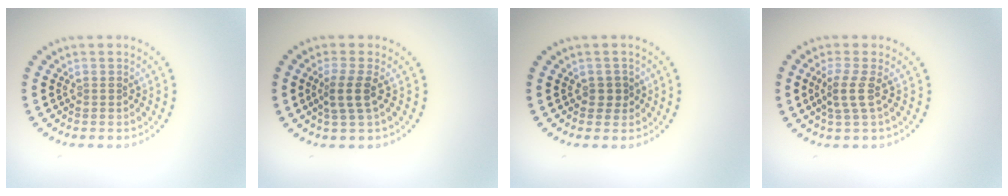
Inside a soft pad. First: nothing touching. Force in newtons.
{"total": 2.2, "press": 1.8, "slide": 1.3}
{"total": 1.2, "press": 1.1, "slide": 0.4}
{"total": 2.1, "press": 1.6, "slide": 1.4}